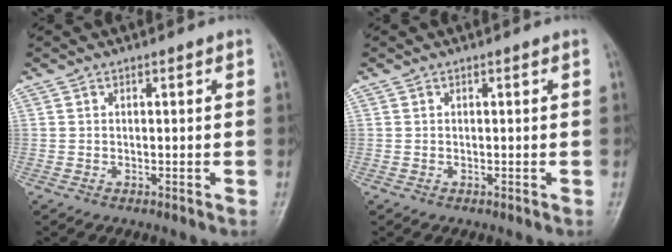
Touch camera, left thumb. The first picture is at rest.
{"total": 0.0}